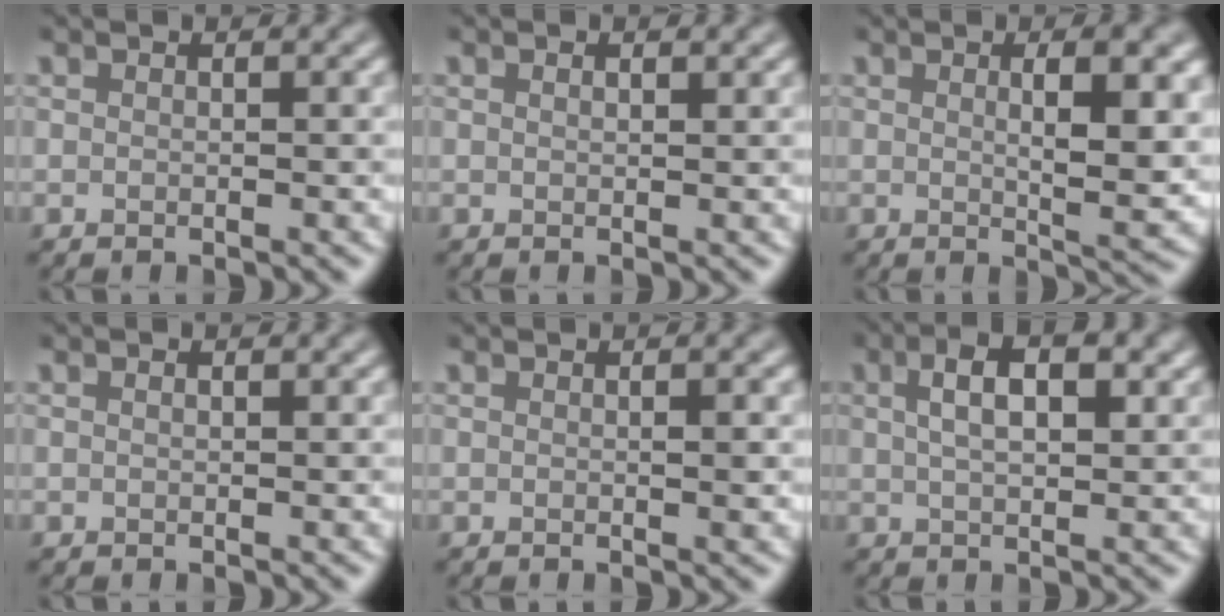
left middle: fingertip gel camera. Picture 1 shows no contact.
{"total": 0.9, "force": [0.6, 0.3, 0.6], "torque": [-0.012, 0.000, 0.009]}
{"total": 5.9, "force": [1.1, 1.5, 5.5], "torque": [-0.069, -0.001, 0.019]}
{"total": 0.5, "force": [0.3, 0.2, 0.3], "torque": [-0.007, 0.002, 0.005]}
{"total": 0.8, "force": [0.1, 0.1, 0.8], "torque": [-0.010, 0.000, 0.001]}
{"total": 4.6, "force": [1.6, 1.9, 3.8], "torque": [-0.067, 0.011, 0.025]}